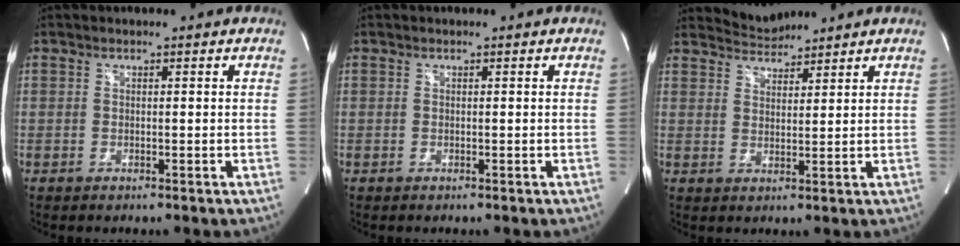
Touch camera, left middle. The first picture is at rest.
{"total": 0.0}
{"total": 3.7, "force": [3.7, 0.2, -0.4], "torque": [0.003, 0.006, 0.067]}